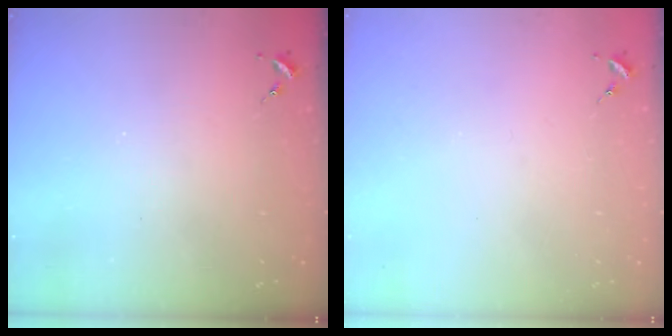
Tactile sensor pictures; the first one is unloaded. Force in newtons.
{"total": 0.0}